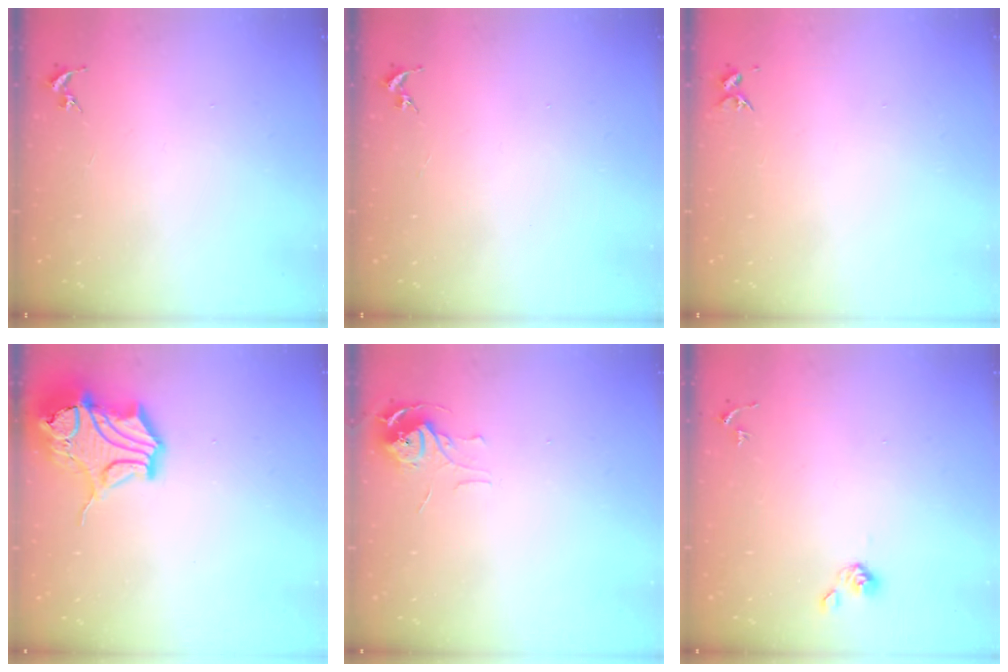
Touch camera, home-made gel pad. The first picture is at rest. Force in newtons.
{"total": 0.0}
{"total": 3.3, "press": 3.3, "slide": 0.4}
{"total": 19.8, "press": 19.6, "slide": 2.6}
{"total": 6.2, "press": 6.1, "slide": 0.5}
{"total": 4.0, "press": 3.9, "slide": 0.8}